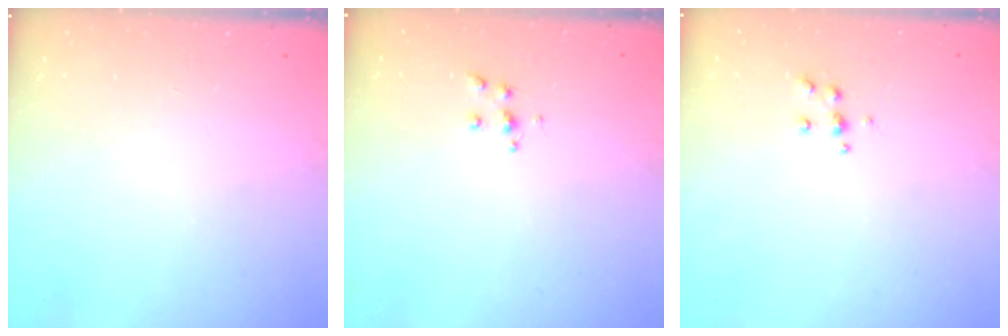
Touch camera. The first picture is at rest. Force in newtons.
{"total": 5.9, "press": 5.9, "slide": 0.3}
{"total": 4.8, "press": 4.7, "slide": 0.6}